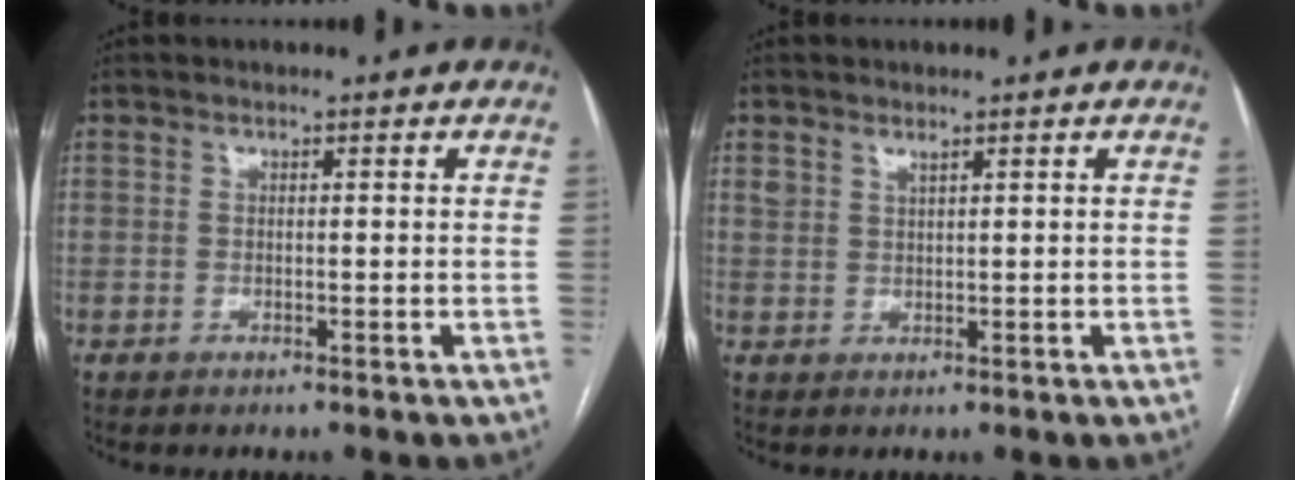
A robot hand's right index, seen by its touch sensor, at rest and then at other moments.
{"total": 1.6, "force": [1.4, 0.5, 0.5], "torque": [-0.017, 0.005, 0.033]}